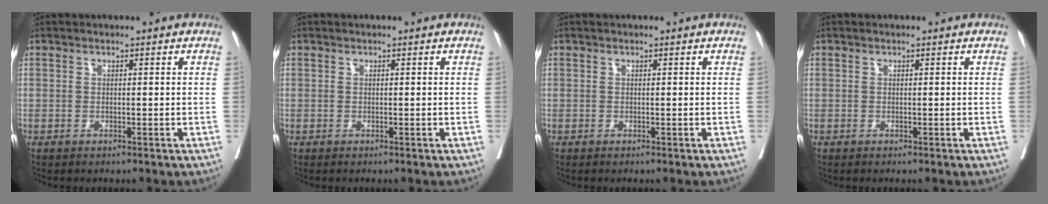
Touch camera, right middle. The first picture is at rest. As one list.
[{"total": 0.0}, {"total": 0.0}, {"total": 0.0}]